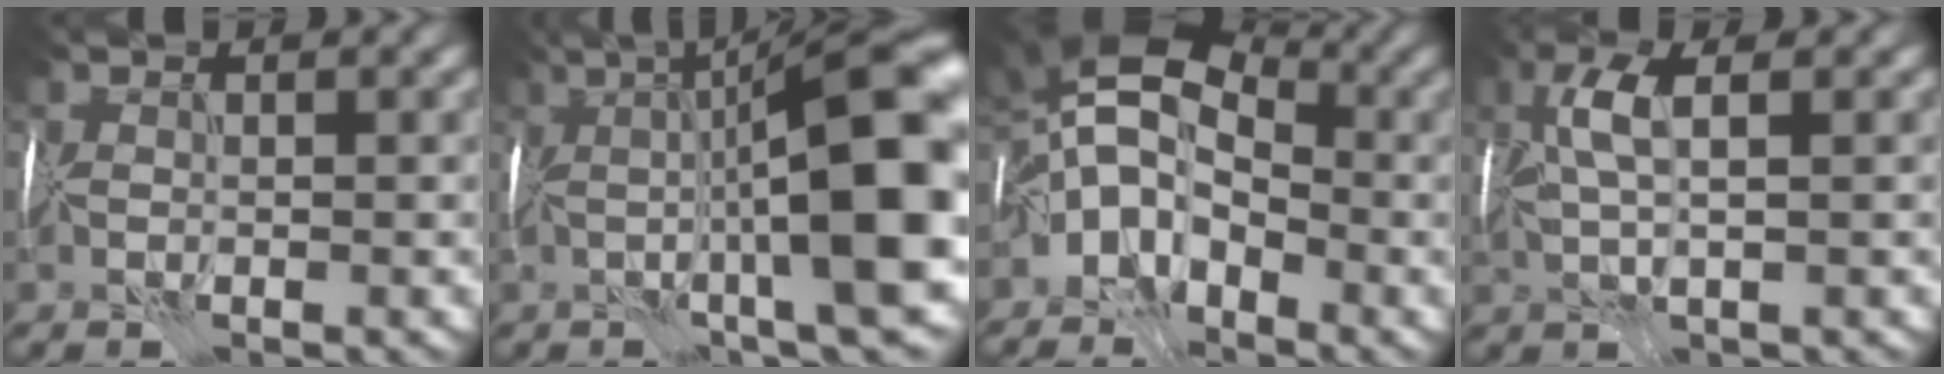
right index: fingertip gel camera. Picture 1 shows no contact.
{"total": 13.0, "force": [0.6, 2.9, 12.7], "torque": [-0.165, 0.024, 0.014]}
{"total": 8.0, "force": [-1.6, 5.3, 5.8], "torque": [-0.097, 0.025, -0.045]}
{"total": 3.8, "force": [1.3, 1.0, 3.5], "torque": [-0.077, 0.013, 0.026]}